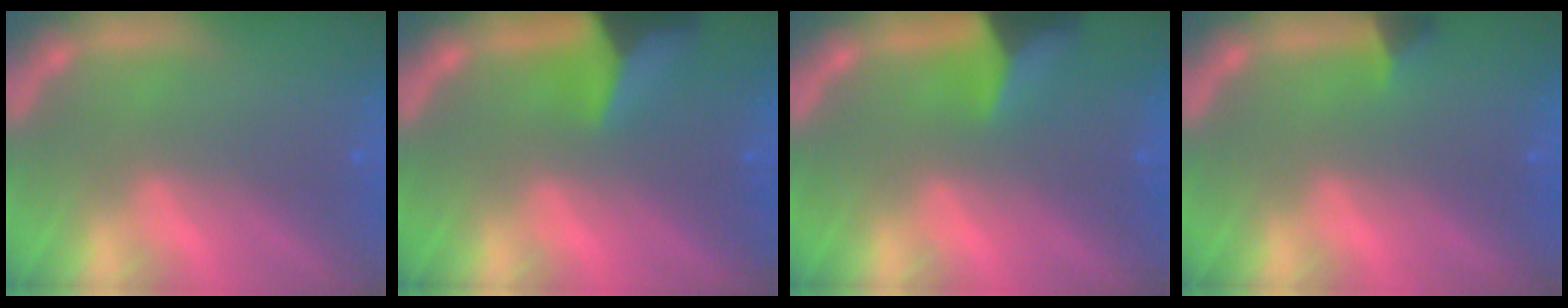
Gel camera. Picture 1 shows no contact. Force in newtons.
{"total": 7.0}
{"total": 5.4}
{"total": 1.4}